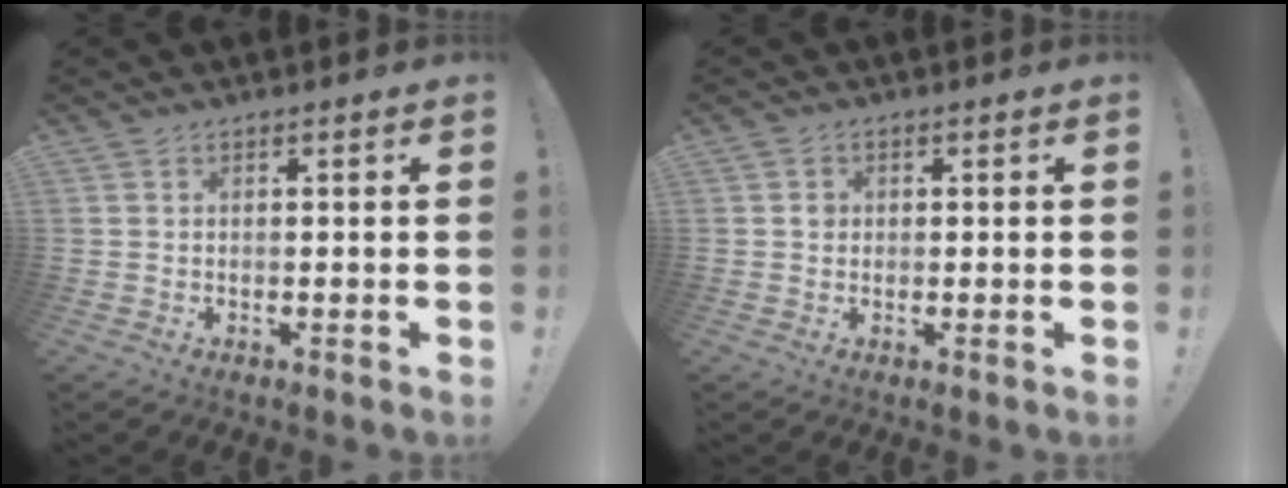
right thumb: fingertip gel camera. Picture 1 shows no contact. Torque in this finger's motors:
{"motor_torque": [0.36, 0.43, 0.20, 0.00, 0.00]}